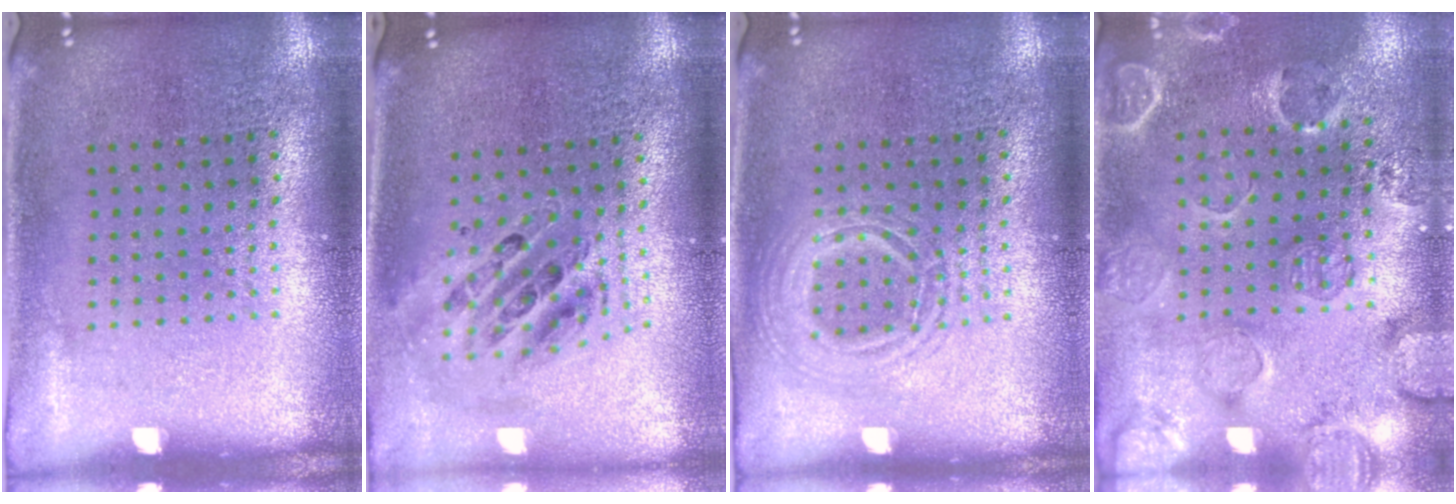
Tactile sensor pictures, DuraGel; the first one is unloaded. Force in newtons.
{"total": 1.0, "press": 0.9, "slide": 0.3}
{"total": 1.2, "press": 1.2, "slide": 0.1}
{"total": 2.6, "press": 2.0, "slide": 1.7}